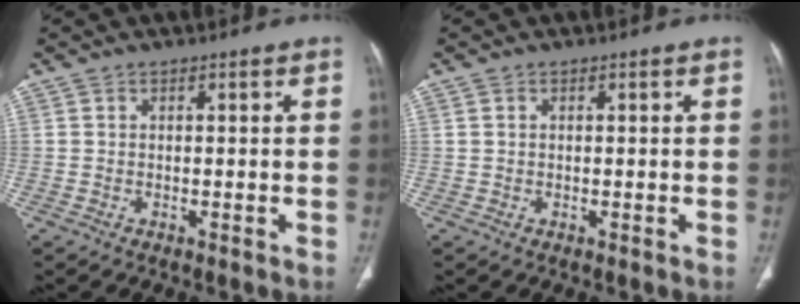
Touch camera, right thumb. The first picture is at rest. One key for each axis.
{"total": 0.0}